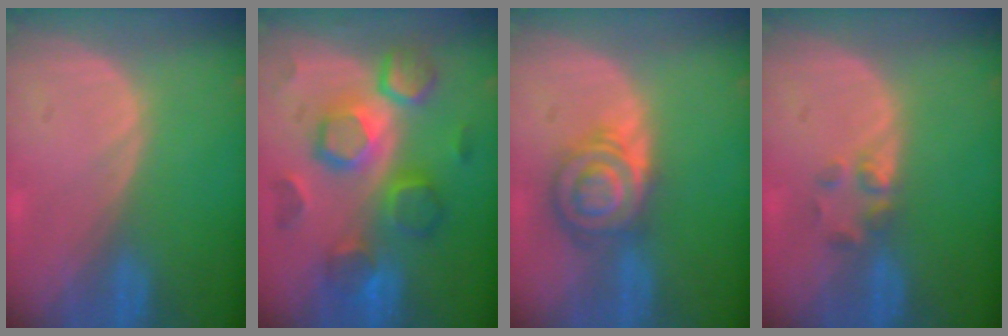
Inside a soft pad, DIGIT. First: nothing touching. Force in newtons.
{"total": 10.4, "press": 10.4, "slide": 0.8}
{"total": 6.7, "press": 6.7, "slide": 0.1}
{"total": 2.3, "press": 2.2, "slide": 0.8}